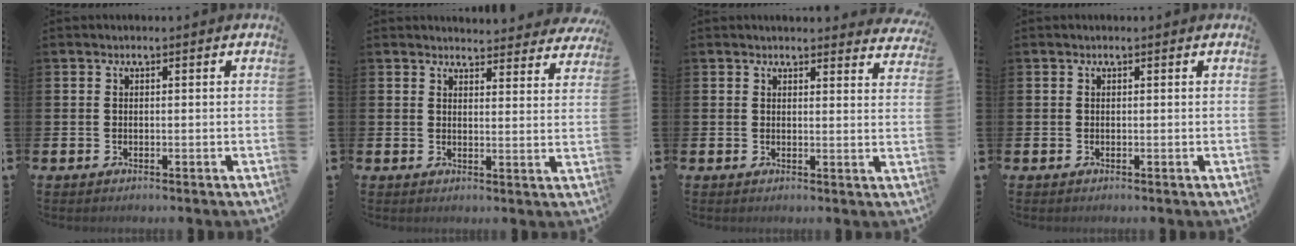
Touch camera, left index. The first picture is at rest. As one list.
[{"total": 3.8, "force": [3.8, 0.6, 0.0], "torque": [-0.001, -0.028, 0.066]}, {"total": 2.7, "force": [2.7, 0.3, 0.0], "torque": [0.003, -0.015, 0.048]}, {"total": 0.0}]